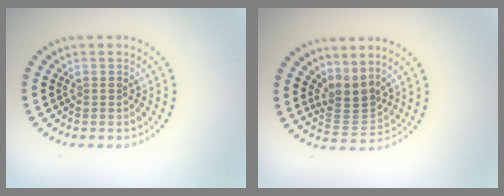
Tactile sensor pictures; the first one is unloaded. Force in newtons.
{"total": 2.8, "press": 2.0, "slide": 2.0}